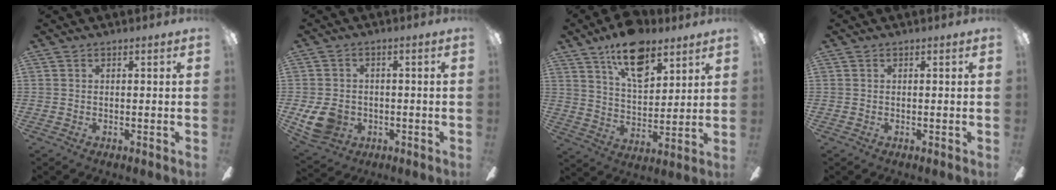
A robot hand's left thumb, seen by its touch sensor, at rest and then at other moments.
{"total": 8.5, "force": [-2.0, 6.9, 4.7], "torque": [-0.111, 0.010, -0.036]}
{"total": 15.2, "force": [9.9, 7.3, 8.9], "torque": [-0.146, -0.039, 0.174]}
{"total": 0.0}